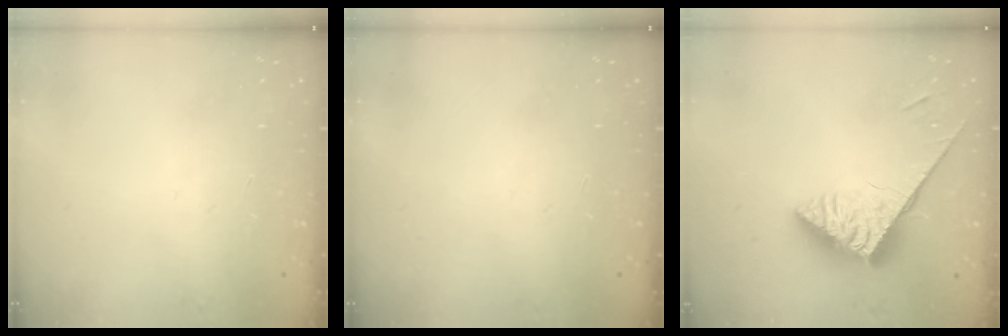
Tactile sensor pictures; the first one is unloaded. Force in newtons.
{"total": 0.0}
{"total": 4.9, "press": 4.9, "slide": 0.8}